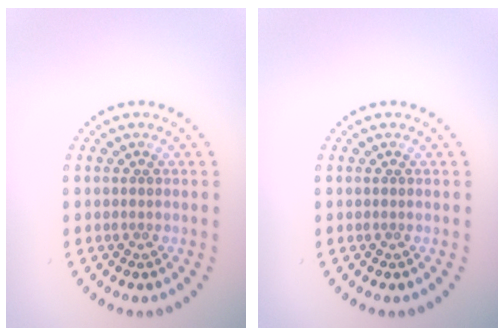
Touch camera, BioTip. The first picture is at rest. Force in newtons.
{"total": 0.0}